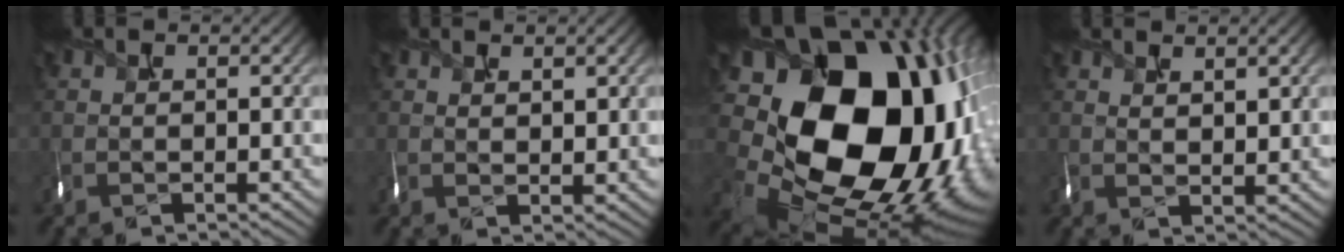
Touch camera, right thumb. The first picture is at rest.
{"total": 2.1, "force": [1.3, 0.7, 1.4], "torque": [-0.032, -0.001, 0.030]}
{"total": 21.5, "force": [0.8, 16.1, 14.2], "torque": [-0.296, -0.056, 0.061]}
{"total": 2.6, "force": [1.8, 0.7, 1.8], "torque": [-0.038, -0.002, 0.040]}